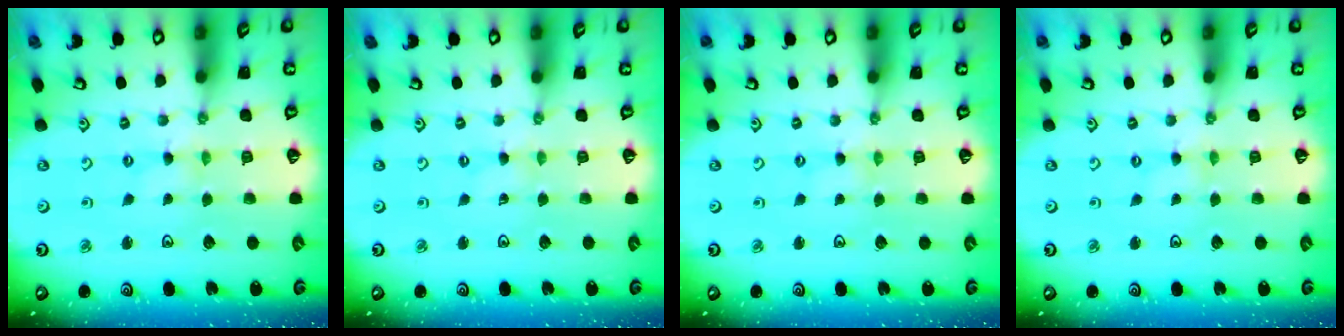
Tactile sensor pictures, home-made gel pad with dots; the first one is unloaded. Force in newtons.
{"total": 0.0}
{"total": 1.2, "press": 1.1, "slide": 0.2}
{"total": 0.0}